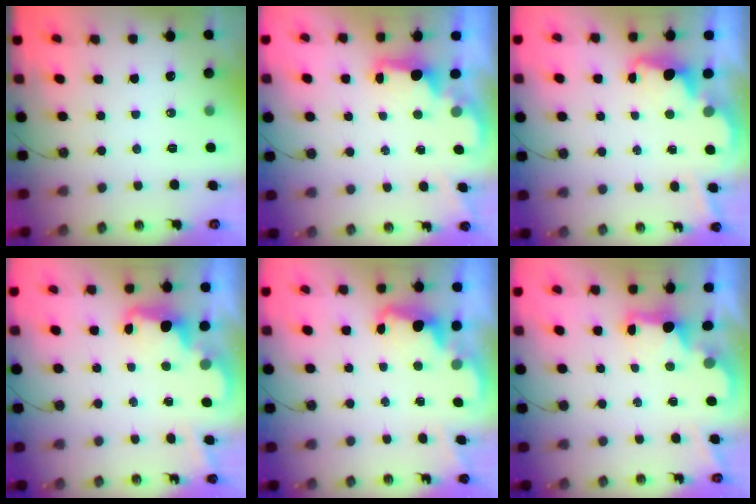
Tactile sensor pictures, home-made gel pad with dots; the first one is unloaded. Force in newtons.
{"total": 1.6, "press": 1.5, "slide": 0.6}
{"total": 3.6, "press": 3.5, "slide": 0.7}
{"total": 2.2, "press": 2.2, "slide": 0.5}
{"total": 2.4, "press": 2.3, "slide": 0.7}
{"total": 2.1, "press": 2.0, "slide": 0.7}